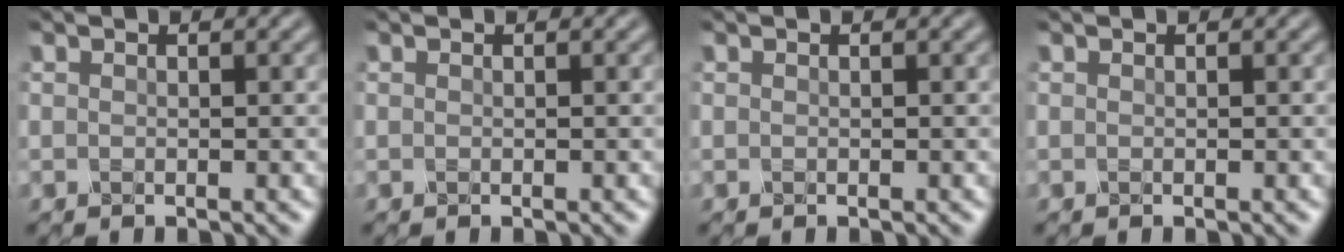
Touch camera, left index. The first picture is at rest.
{"total": 0.0}
{"total": 0.0}
{"total": 0.0}